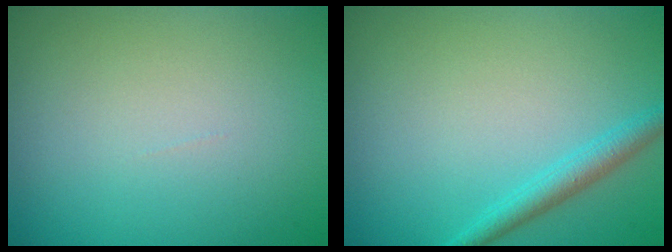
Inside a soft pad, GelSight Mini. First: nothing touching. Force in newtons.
{"total": 2.2, "press": 2.2, "slide": 0.1}